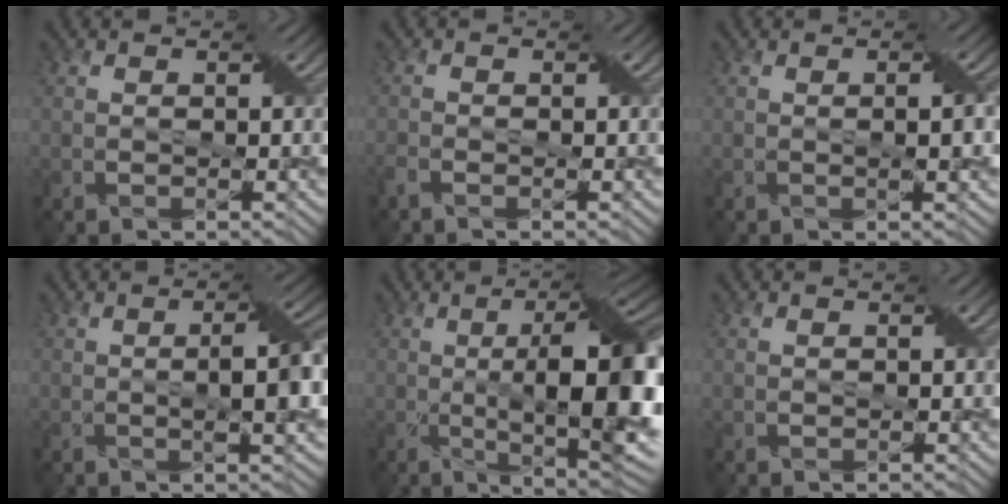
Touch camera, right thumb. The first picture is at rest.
{"total": 1.4, "force": [-1.1, 0.5, 0.8], "torque": [-0.024, -0.001, -0.025]}
{"total": 2.3, "force": [0.0, 0.3, 2.2], "torque": [-0.037, 0.003, 0.001]}
{"total": 5.2, "force": [-0.1, 1.1, 5.1], "torque": [-0.081, 0.004, 0.000]}
{"total": 16.6, "force": [-1.2, 5.1, 15.7], "torque": [-0.217, 0.002, -0.014]}
{"total": 0.0}